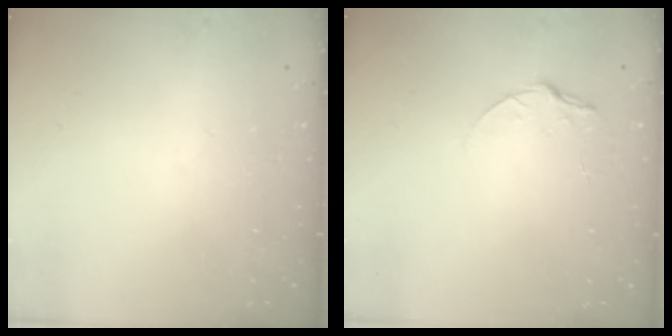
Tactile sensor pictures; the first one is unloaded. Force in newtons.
{"total": 4.6, "press": 4.6, "slide": 0.4}